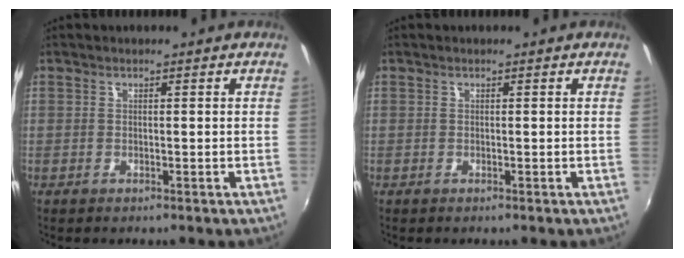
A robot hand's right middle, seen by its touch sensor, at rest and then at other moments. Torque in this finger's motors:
{"motor_torque": [-0.08, 0.28, -0.01, 0.00]}